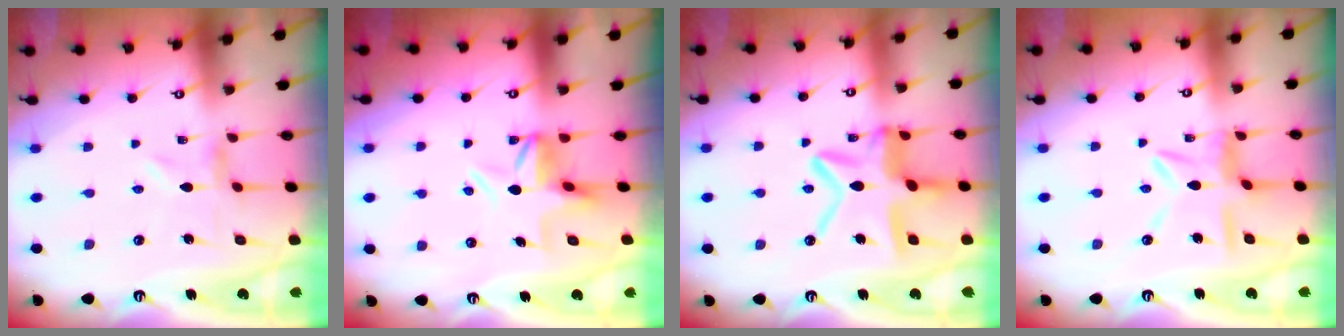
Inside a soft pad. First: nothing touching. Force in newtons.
{"total": 6.0, "press": 6.0, "slide": 0.5}
{"total": 15.0, "press": 14.9, "slide": 1.5}
{"total": 9.2, "press": 9.1, "slide": 0.9}